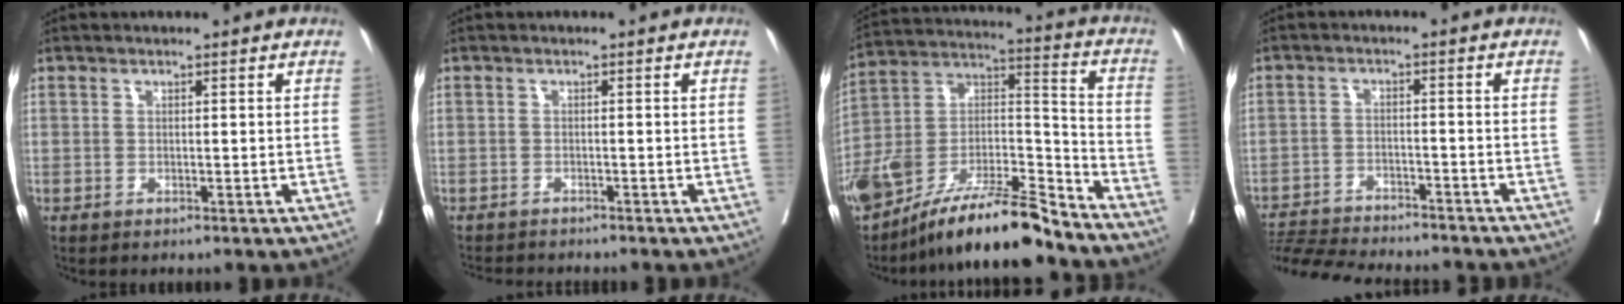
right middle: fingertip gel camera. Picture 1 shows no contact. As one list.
[{"total": 4.6, "force": [-4.4, 0.5, 1.3], "torque": [-0.013, -0.009, -0.067]}, {"total": 18.0, "force": [-15.2, 2.5, 9.3], "torque": [-0.173, 0.020, -0.274]}, {"total": 13.6, "force": [-12.8, 1.2, 4.3], "torque": [-0.077, -0.005, -0.193]}]